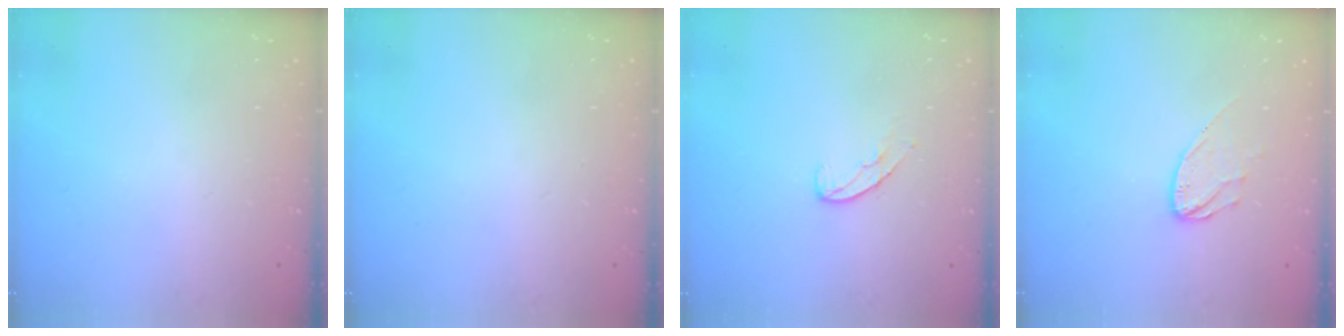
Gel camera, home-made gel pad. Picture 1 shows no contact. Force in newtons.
{"total": 0.0}
{"total": 6.3, "press": 6.3, "slide": 0.6}
{"total": 7.6, "press": 7.6, "slide": 0.2}